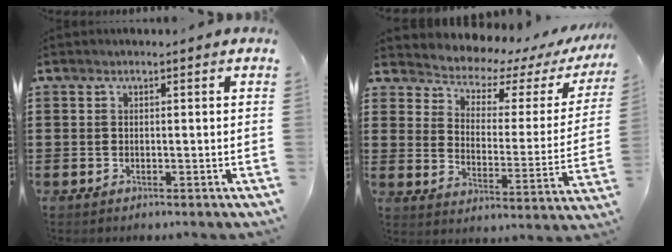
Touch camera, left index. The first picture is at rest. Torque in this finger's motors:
{"motor_torque": [1.37, -0.77, 0.18, 0.05]}